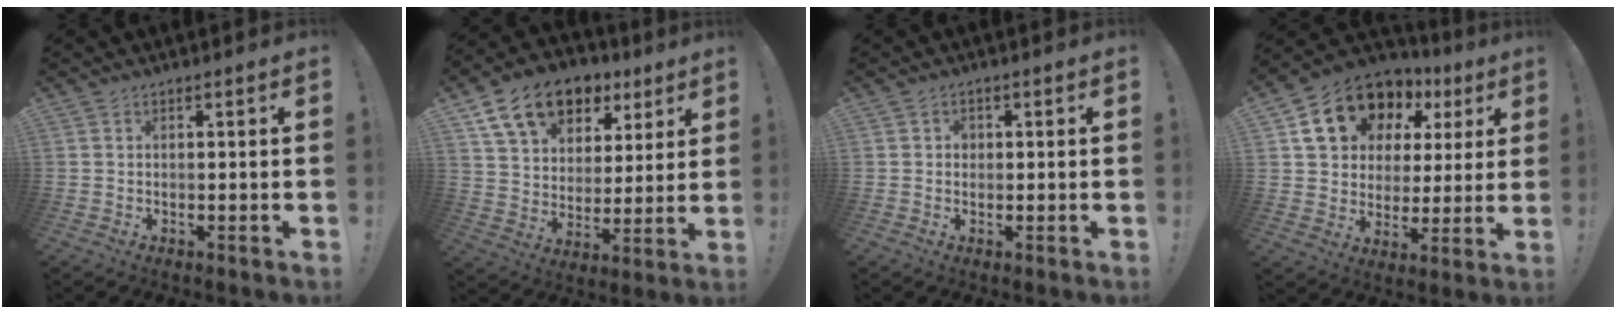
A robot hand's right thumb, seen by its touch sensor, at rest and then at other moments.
{"total": 16.8, "force": [10.0, 10.7, 8.3], "torque": [-0.135, -0.048, 0.184]}
{"total": 1.7, "force": [-0.1, 1.5, 0.7], "torque": [-0.010, 0.004, -0.005]}
{"total": 16.9, "force": [9.9, 11.4, 7.7], "torque": [-0.126, -0.048, 0.196]}